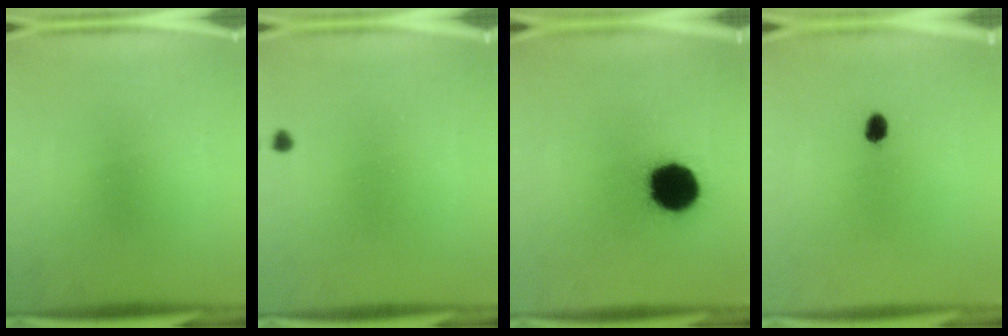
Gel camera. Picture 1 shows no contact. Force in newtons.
{"total": 0.7}
{"total": 17.3}
{"total": 2.1}